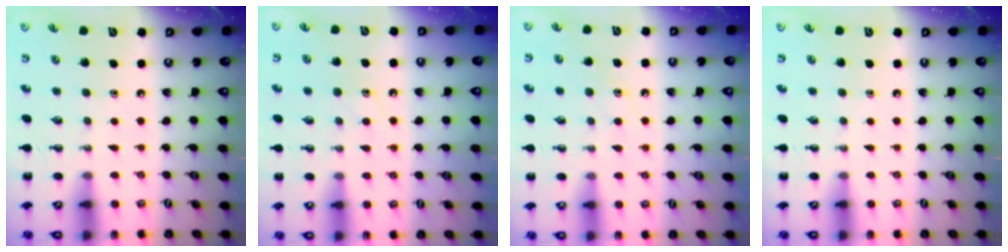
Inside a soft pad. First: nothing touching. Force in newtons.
{"total": 7.7, "press": 7.6, "slide": 1.1}
{"total": 9.1, "press": 9.0, "slide": 1.4}
{"total": 0.0}